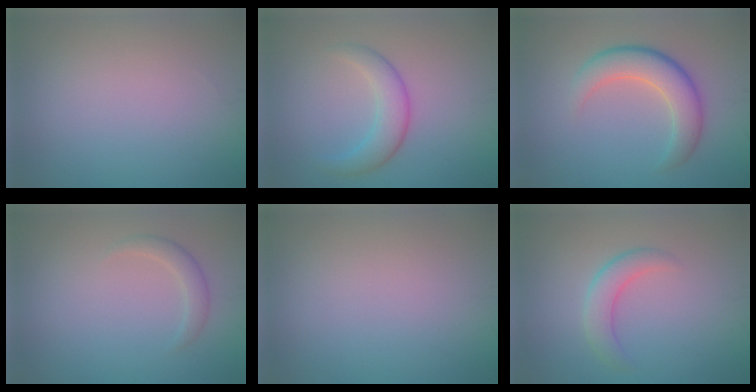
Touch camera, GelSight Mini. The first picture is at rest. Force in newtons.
{"total": 3.1, "press": 3.1, "slide": 0.1}
{"total": 5.2, "press": 5.2, "slide": 0.2}
{"total": 1.6, "press": 1.6, "slide": 0.1}
{"total": 0.0}
{"total": 2.5, "press": 2.5, "slide": 0.1}